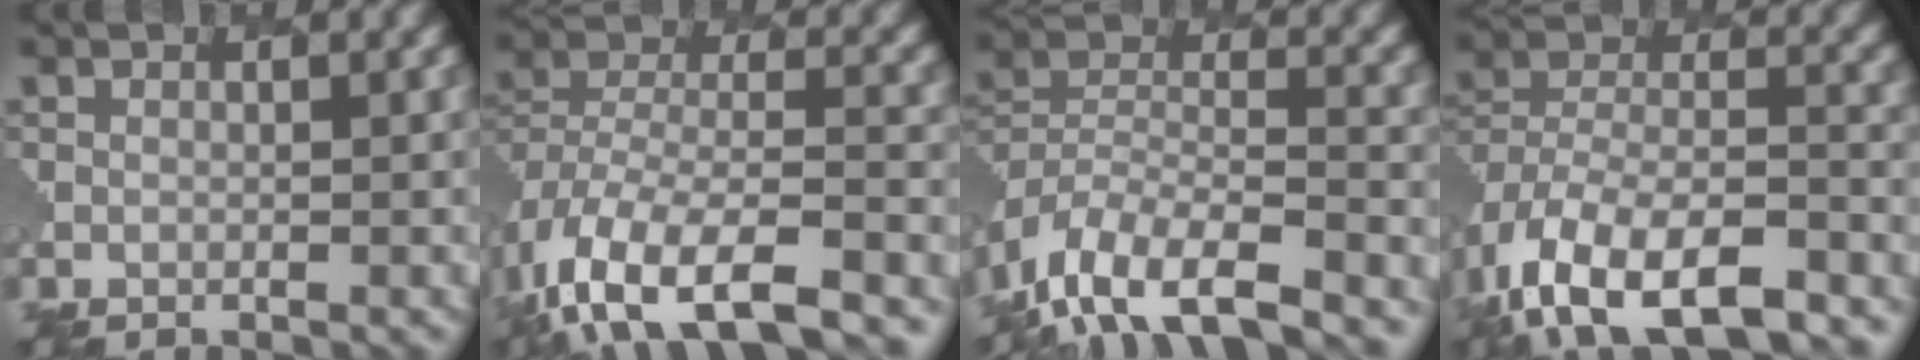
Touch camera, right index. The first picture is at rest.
{"total": 14.4, "force": [-9.5, 6.2, 8.8], "torque": [-0.187, -0.020, -0.136]}
{"total": 13.2, "force": [-10.6, 4.9, 6.1], "torque": [-0.116, -0.009, -0.164]}
{"total": 16.7, "force": [-11.6, 8.2, 8.8], "torque": [-0.172, -0.029, -0.156]}